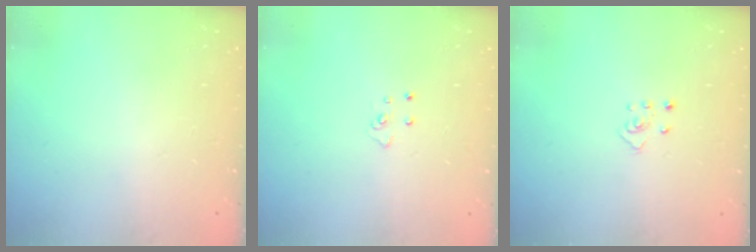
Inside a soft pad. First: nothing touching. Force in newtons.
{"total": 4.1, "press": 4.1, "slide": 0.4}
{"total": 3.7, "press": 3.7, "slide": 0.3}